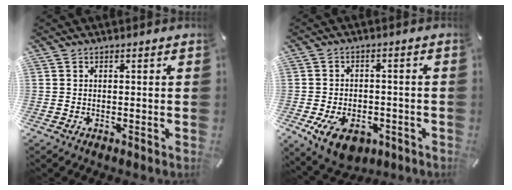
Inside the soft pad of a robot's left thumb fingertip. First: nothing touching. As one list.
[{"total": 9.4, "force": [-4.2, 6.1, 5.9], "torque": [-0.111, 0.014, -0.072]}]